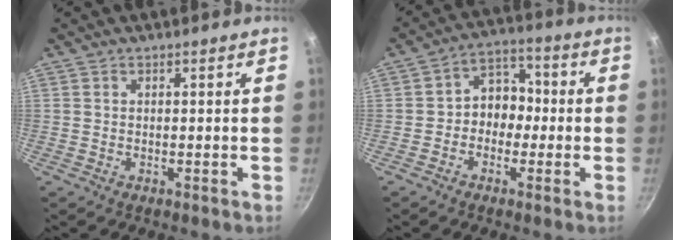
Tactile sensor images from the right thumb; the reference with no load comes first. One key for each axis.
{"total": 8.0, "fx": -1.0, "fy": 6.2, "fz": 4.8, "tx": -0.034, "ty": 0.035, "tz": -0.033}